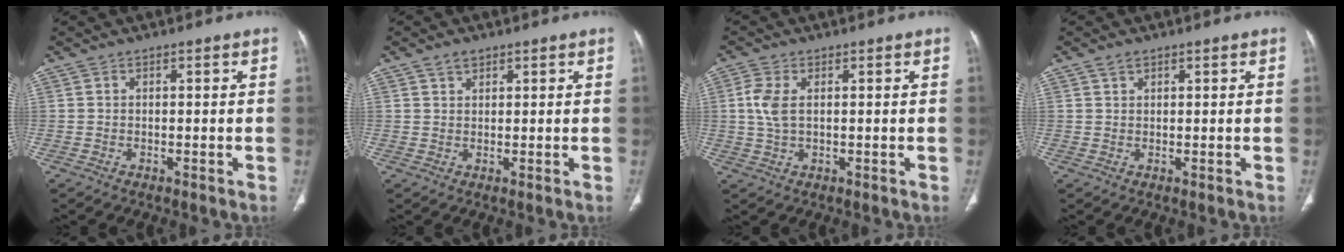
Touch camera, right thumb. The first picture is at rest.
{"total": 2.1, "force": [1.4, 1.2, 1.0], "torque": [-0.011, -0.006, 0.024]}
{"total": 4.3, "force": [0.3, 2.4, 3.6], "torque": [-0.098, 0.006, 0.005]}
{"total": 1.4, "force": [1.0, 0.8, 0.7], "torque": [-0.011, 0.001, 0.017]}